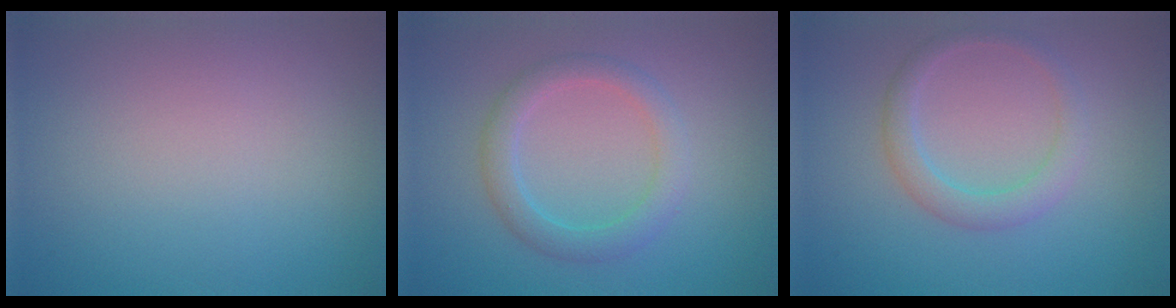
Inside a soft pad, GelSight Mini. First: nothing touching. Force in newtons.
{"total": 2.9, "press": 2.9, "slide": 0.2}
{"total": 2.5, "press": 2.5, "slide": 0.1}